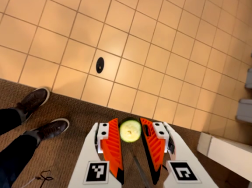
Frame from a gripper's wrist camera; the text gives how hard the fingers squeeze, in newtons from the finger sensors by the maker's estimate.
{"total": 6.5, "left": 6.3, "right": 6.6}